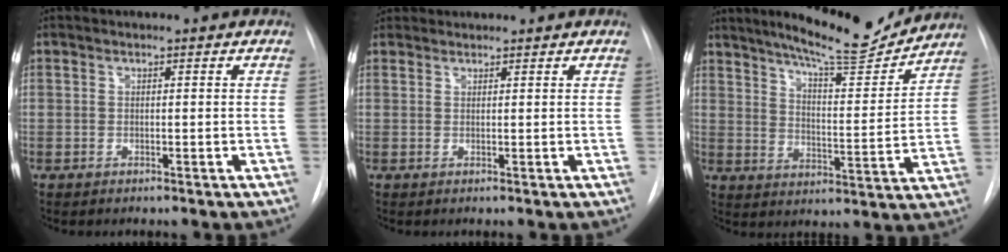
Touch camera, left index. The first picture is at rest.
{"total": 3.1, "force": [2.9, 1.2, 0.2], "torque": [0.001, 0.029, 0.051]}
{"total": 14.3, "force": [13.0, 1.3, 5.7], "torque": [-0.090, -0.020, 0.188]}